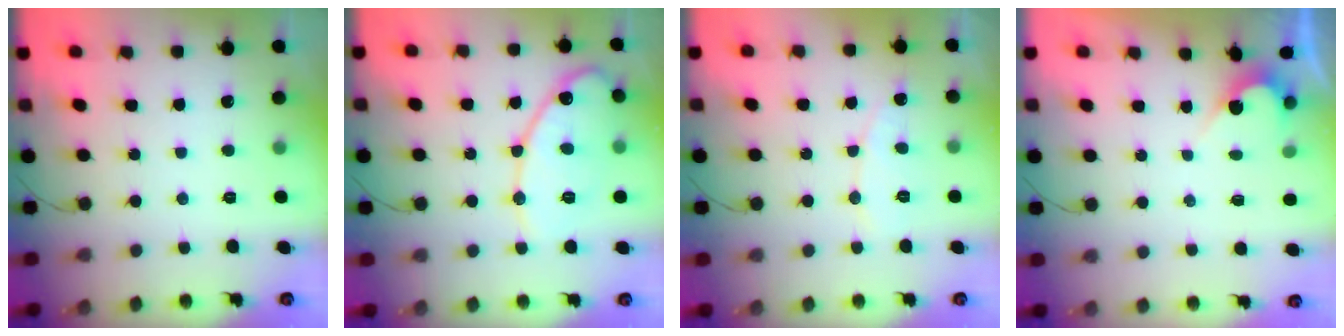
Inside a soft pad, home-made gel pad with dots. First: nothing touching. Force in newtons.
{"total": 14.5, "press": 14.4, "slide": 1.3}
{"total": 6.1, "press": 6.1, "slide": 0.4}
{"total": 2.7, "press": 2.7, "slide": 0.1}